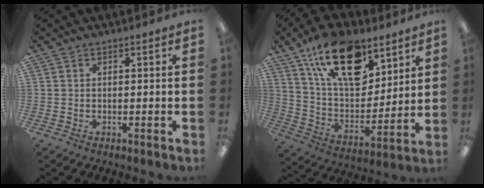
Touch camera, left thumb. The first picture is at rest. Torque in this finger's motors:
{"motor_torque": [1.26, 1.41, 1.42, -1.35, 0.17]}